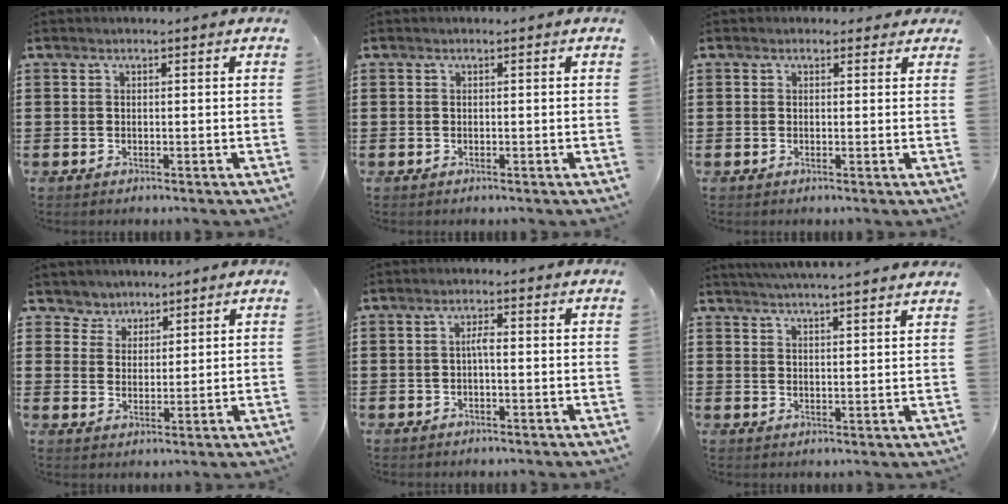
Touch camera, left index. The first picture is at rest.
{"total": 0.0}
{"total": 1.1, "force": [0.6, 0.9, 0.2], "torque": [0.000, 0.004, 0.009]}
{"total": 4.1, "force": [3.2, 2.5, -0.5], "torque": [-0.014, 0.000, 0.058]}
{"total": 2.0, "force": [-0.3, 0.8, 1.9], "torque": [-0.039, 0.005, -0.008]}
{"total": 3.9, "force": [3.8, -0.7, 0.7], "torque": [-0.025, -0.019, 0.066]}